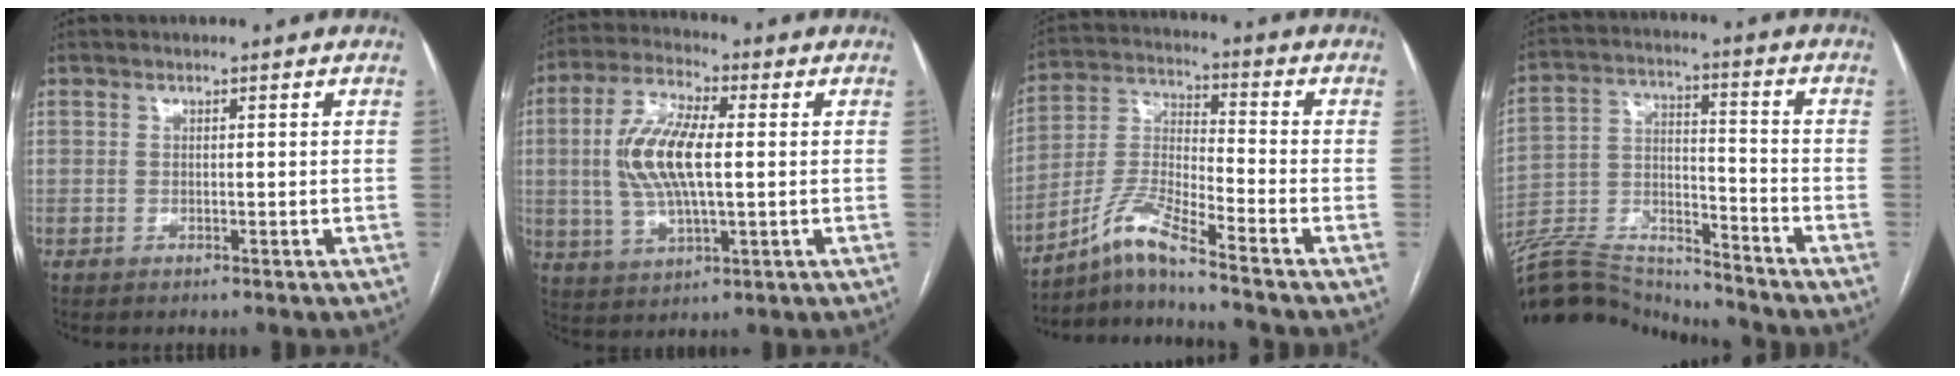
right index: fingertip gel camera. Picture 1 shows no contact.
{"total": 11.8, "force": [0.7, 3.8, 11.1], "torque": [-0.237, 0.010, 0.014]}
{"total": 8.6, "force": [-7.1, -1.2, 4.6], "torque": [-0.110, -0.006, -0.137]}
{"total": 14.2, "force": [-14.1, 0.9, 1.1], "torque": [-0.027, 0.036, -0.256]}